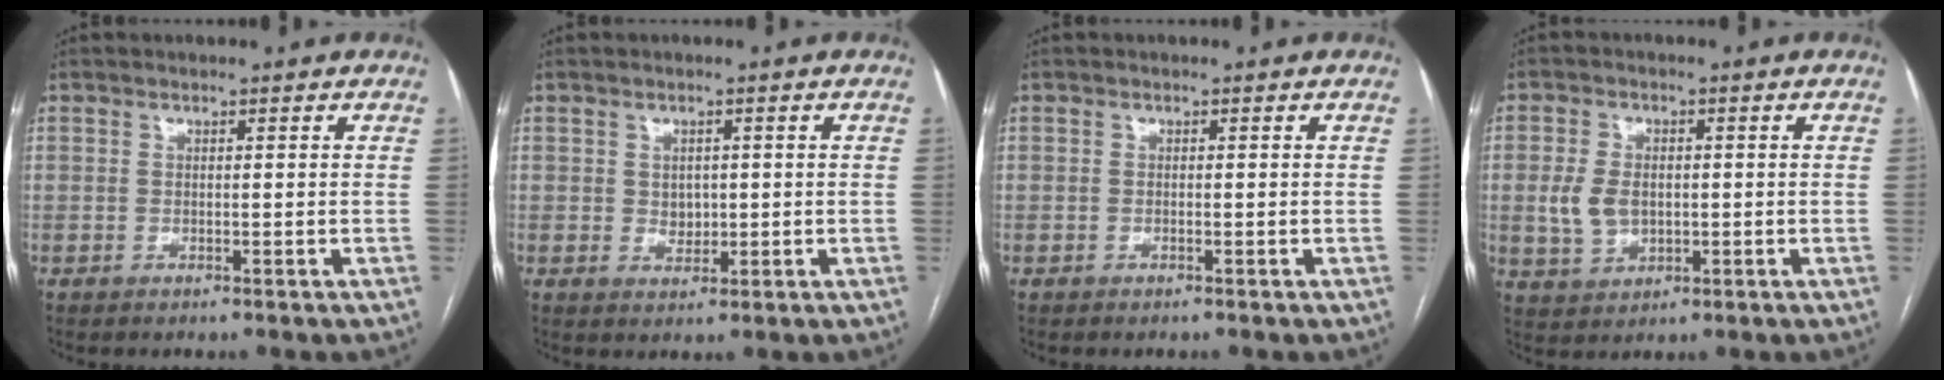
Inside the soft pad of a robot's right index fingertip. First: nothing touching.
{"total": 2.4, "force": [0.2, 1.9, 1.4], "torque": [-0.017, 0.001, 0.008]}
{"total": 0.0}
{"total": 5.7, "force": [-0.2, 4.0, 4.0], "torque": [-0.089, 0.009, 0.006]}